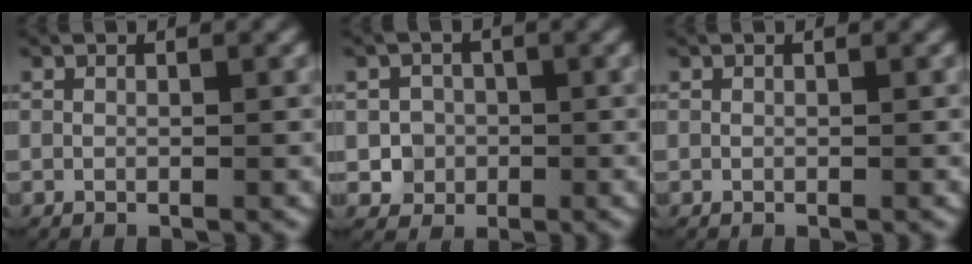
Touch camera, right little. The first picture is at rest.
{"total": 3.0, "force": [-0.8, 2.8, 0.4], "torque": [-0.002, -0.004, -0.014]}
{"total": 0.0}